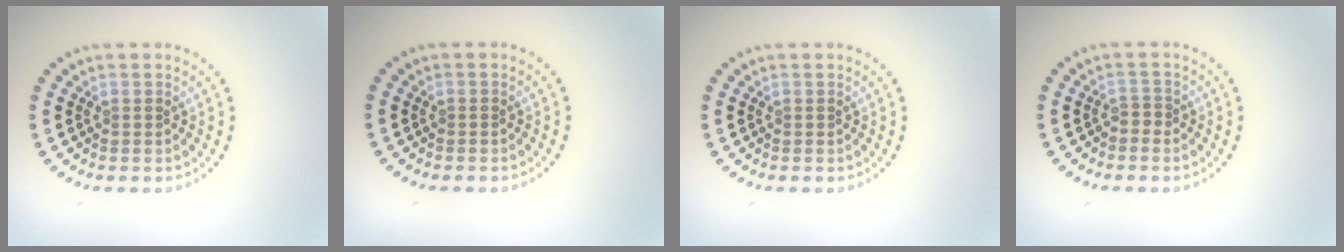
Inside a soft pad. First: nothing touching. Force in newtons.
{"total": 0.0}
{"total": 0.0}
{"total": 0.7, "press": 0.3, "slide": 0.6}